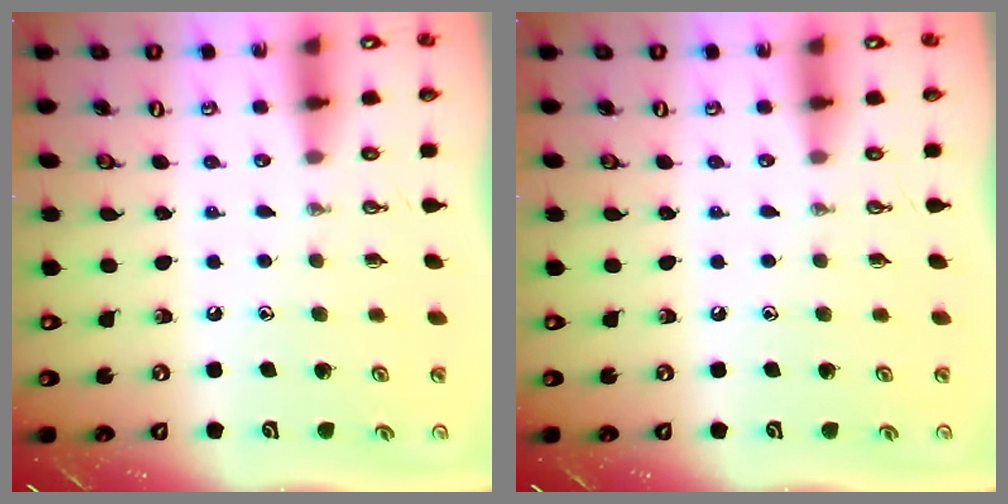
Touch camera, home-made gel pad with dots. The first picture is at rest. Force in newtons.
{"total": 0.0}